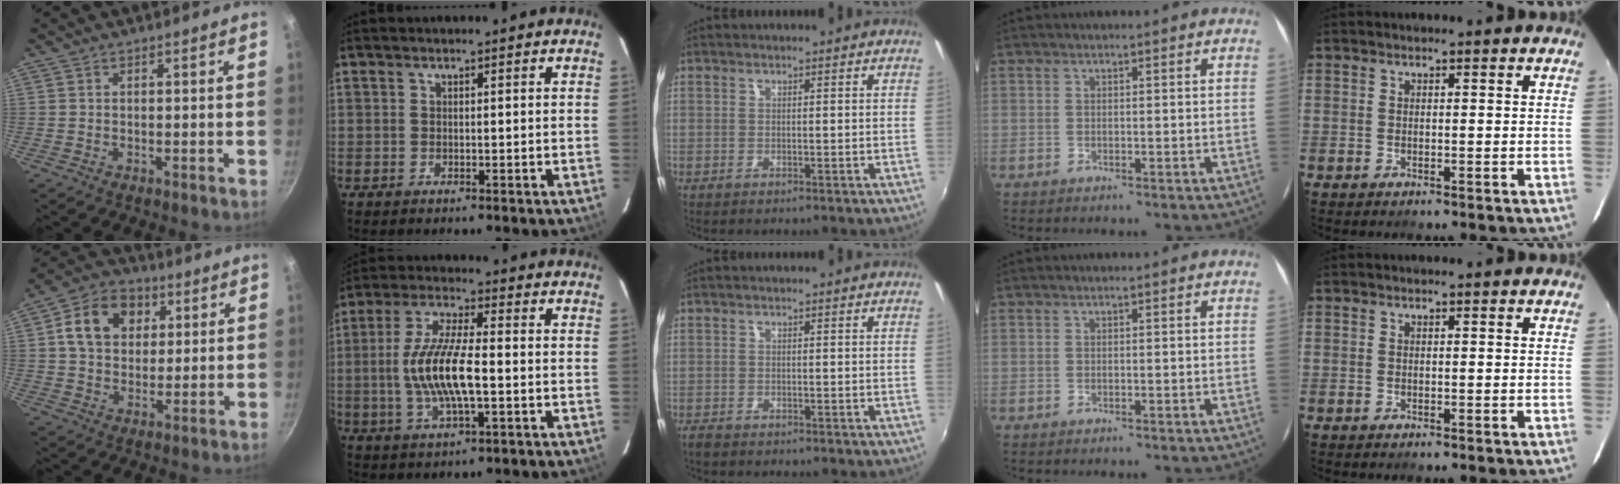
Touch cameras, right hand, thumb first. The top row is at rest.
{"thumb": {"total": 12.5, "force": [3.6, 9.7, 7.1], "torque": [-0.099, 0.009, 0.049]}, "index": {"total": 12.2, "force": [-1.6, 3.1, 11.7], "torque": [-0.239, -0.002, -0.029]}, "middle": {"total": 1.8, "force": [-1.6, 0.6, 0.5], "torque": [-0.017, -0.006, -0.031]}}